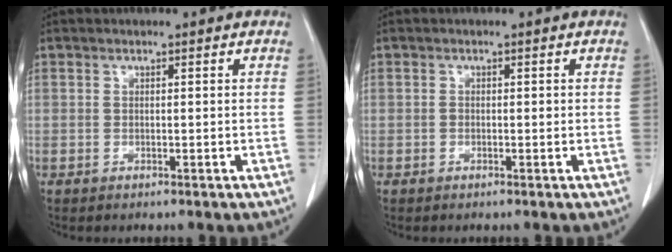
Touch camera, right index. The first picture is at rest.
{"total": 0.7, "force": [-0.1, 0.4, 0.6], "torque": [-0.010, 0.001, -0.001]}